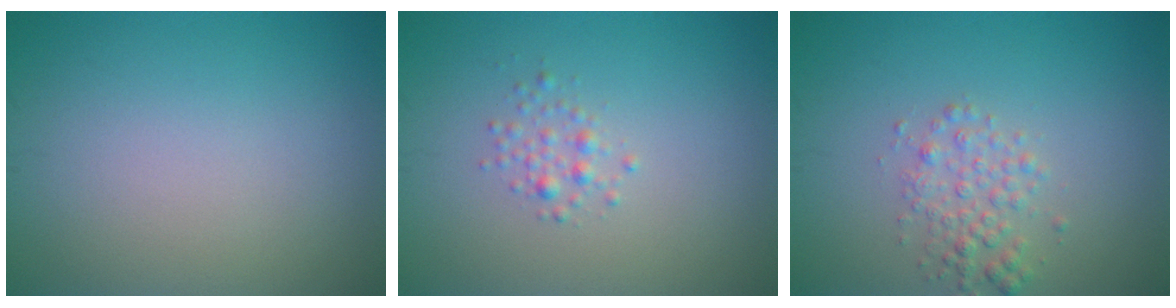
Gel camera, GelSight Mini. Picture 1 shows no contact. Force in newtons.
{"total": 1.3, "press": 1.3, "slide": 0.0}
{"total": 2.4, "press": 2.4, "slide": 0.1}